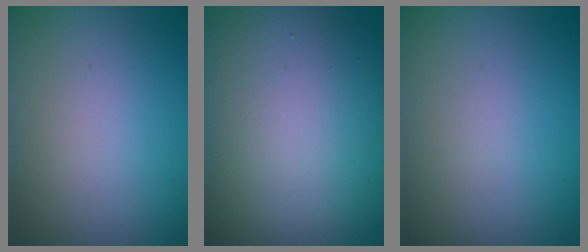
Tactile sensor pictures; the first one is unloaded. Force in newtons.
{"total": 15.1, "press": 15.1, "slide": 1.4}
{"total": 0.0}